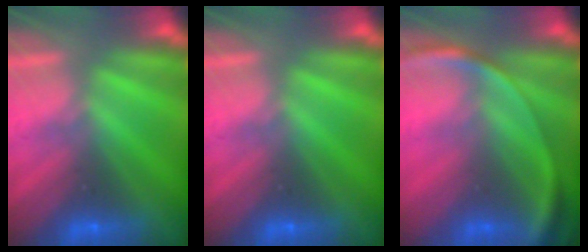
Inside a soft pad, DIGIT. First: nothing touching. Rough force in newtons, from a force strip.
{"total": 0.0}
{"total": 2.8}